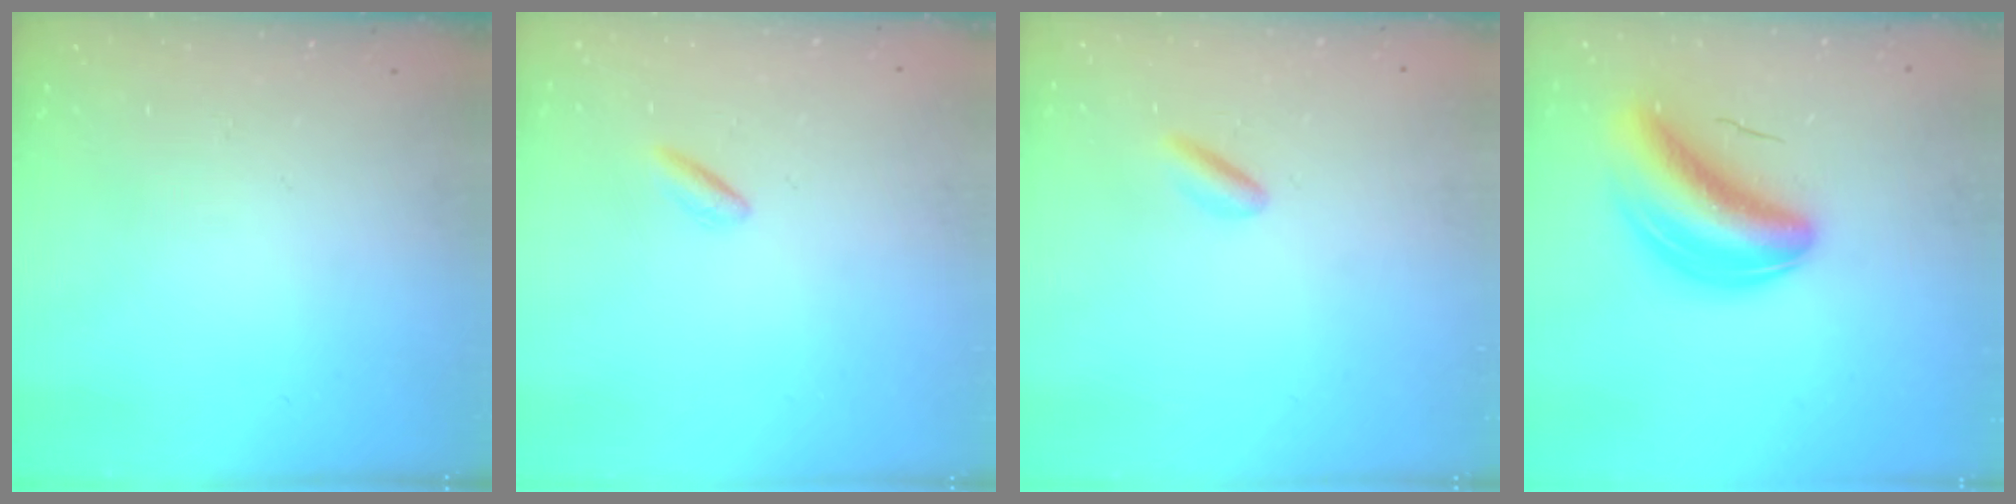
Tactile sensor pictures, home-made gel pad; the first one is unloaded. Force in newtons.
{"total": 0.7, "press": 0.4, "slide": 0.5}
{"total": 2.5, "press": 2.4, "slide": 0.8}
{"total": 9.7, "press": 9.3, "slide": 2.8}